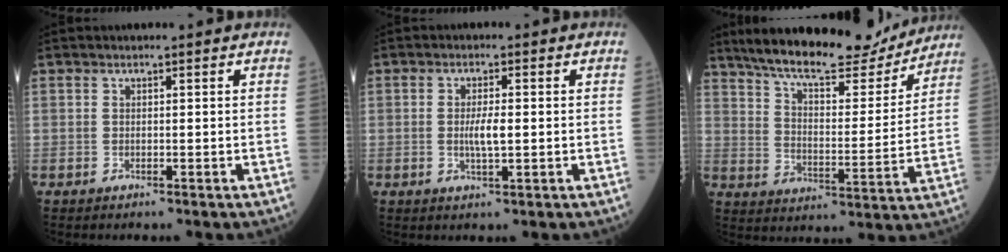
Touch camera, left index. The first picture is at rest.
{"total": 3.1, "force": [-0.3, 0.5, 3.0], "torque": [-0.059, -0.006, -0.006]}
{"total": 19.0, "force": [16.8, 4.1, 8.1], "torque": [-0.130, -0.004, 0.247]}